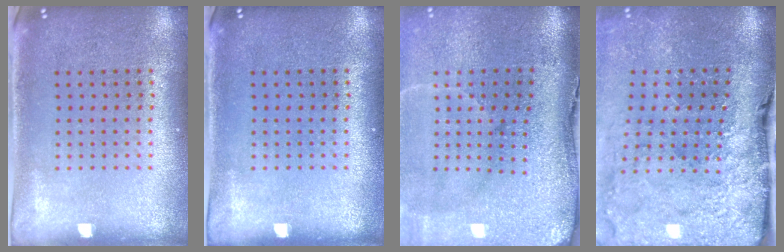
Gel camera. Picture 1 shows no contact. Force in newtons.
{"total": 0.0}
{"total": 4.8, "press": 3.8, "slide": 3.0}
{"total": 4.5, "press": 3.5, "slide": 2.8}